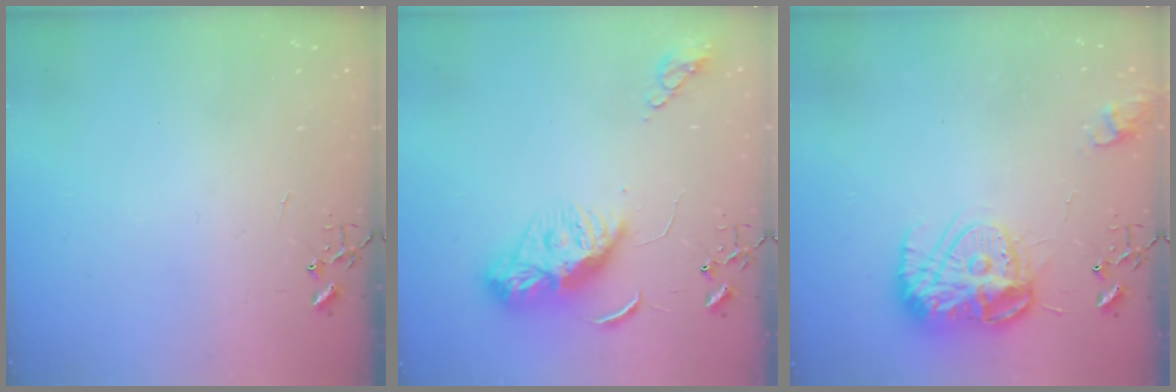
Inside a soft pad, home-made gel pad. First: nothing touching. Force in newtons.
{"total": 10.9, "press": 10.8, "slide": 1.0}
{"total": 14.2, "press": 14.1, "slide": 1.1}